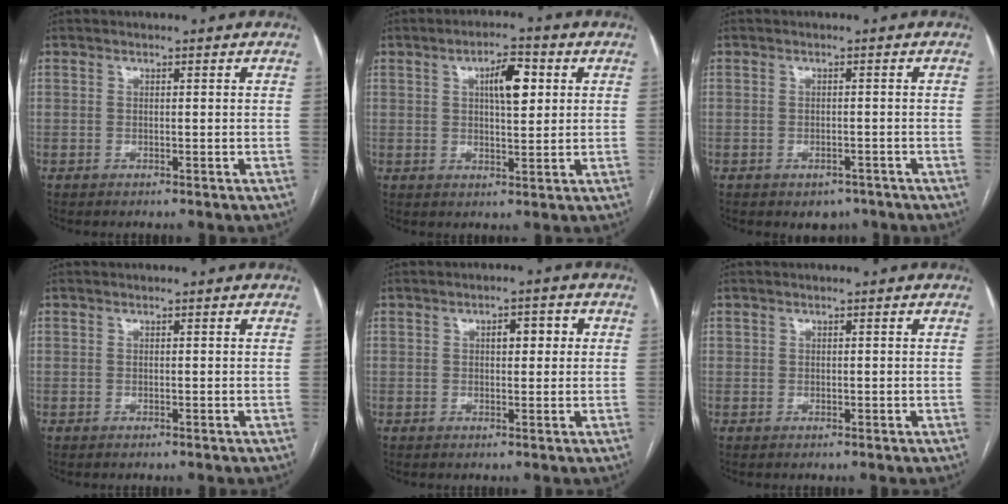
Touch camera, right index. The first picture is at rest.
{"total": 6.2, "force": [2.1, 1.7, 5.6], "torque": [-0.095, 0.011, 0.034]}
{"total": 2.7, "force": [-1.9, 1.7, 0.9], "torque": [-0.005, 0.003, -0.016]}
{"total": 0.0}
{"total": 3.1, "force": [0.8, 1.2, 2.8], "torque": [-0.043, 0.014, 0.011]}
{"total": 0.7, "force": [0.3, 0.6, 0.1], "torque": [0.005, 0.001, 0.004]}